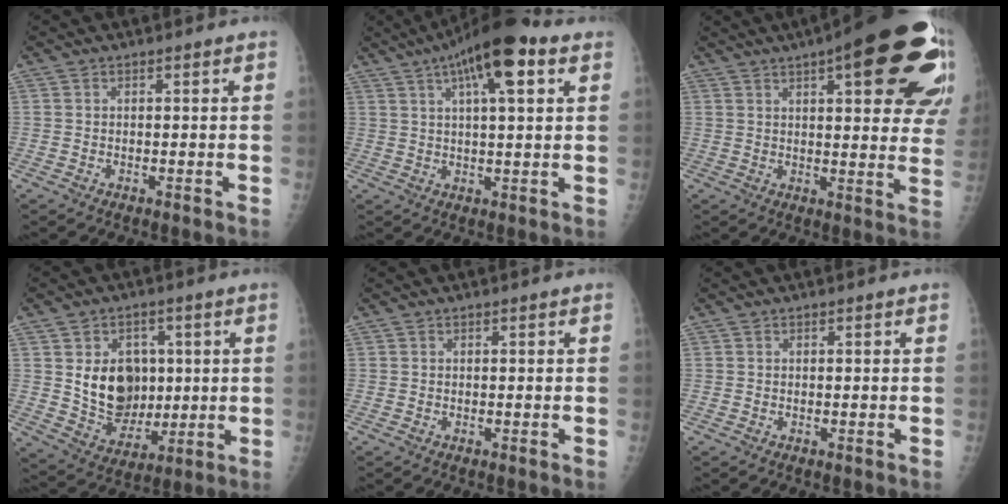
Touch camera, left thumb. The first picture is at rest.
{"total": 13.4, "force": [6.4, 3.8, 11.2], "torque": [-0.164, 0.007, 0.094]}
{"total": 27.6, "force": [12.6, 8.3, 23.0], "torque": [-0.212, 0.001, 0.160]}
{"total": 12.7, "force": [1.7, 10.0, 7.7], "torque": [-0.074, -0.014, 0.045]}
{"total": 0.0}
{"total": 0.0}